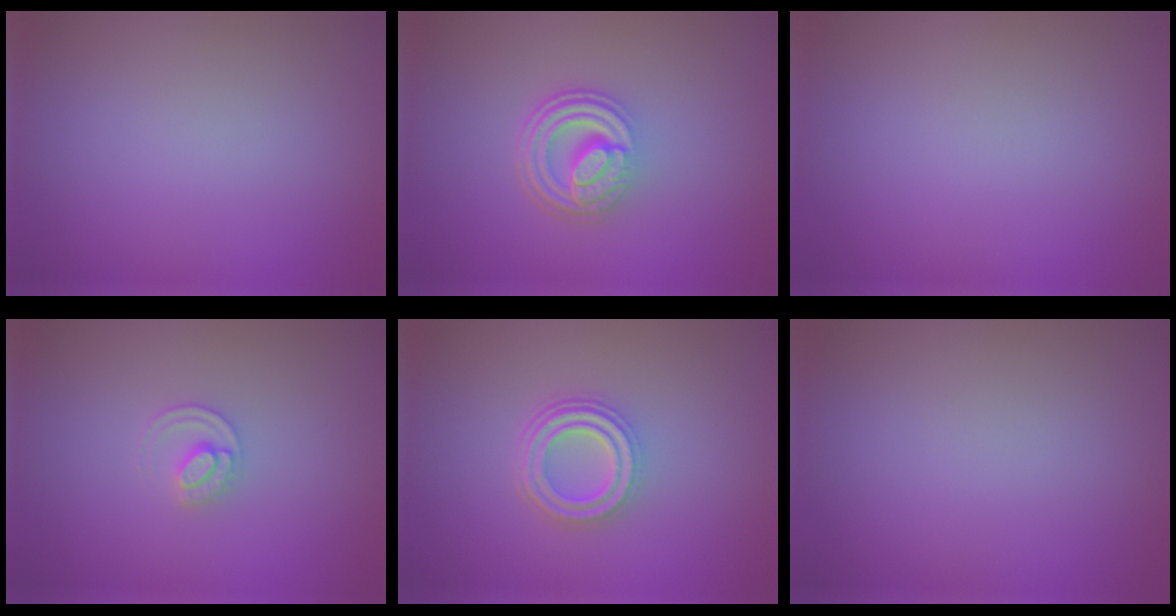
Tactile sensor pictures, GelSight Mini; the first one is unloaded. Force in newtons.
{"total": 4.9, "press": 3.4, "slide": 3.5}
{"total": 0.0}
{"total": 1.7, "press": 1.7, "slide": 0.1}
{"total": 3.8, "press": 3.0, "slide": 2.3}
{"total": 0.0}